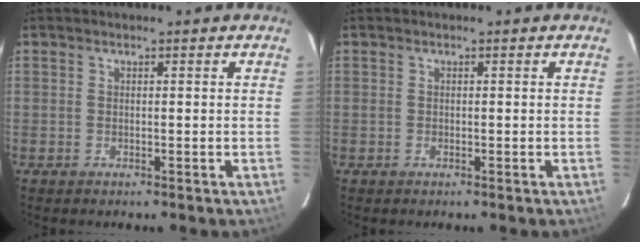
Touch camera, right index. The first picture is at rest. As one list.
[{"total": 0.0}]